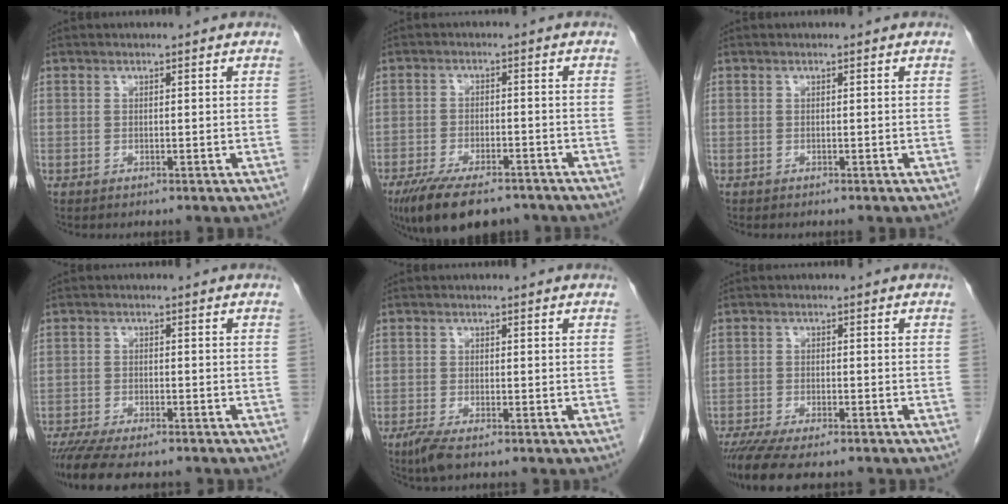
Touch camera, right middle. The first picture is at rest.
{"total": 12.1, "force": [-9.2, 4.3, 6.6], "torque": [-0.109, -0.012, -0.143]}
{"total": 0.0}
{"total": 10.3, "force": [-8.8, 2.1, 4.9], "torque": [-0.073, -0.011, -0.135]}
{"total": 3.3, "force": [-2.4, 0.6, 2.3], "torque": [-0.051, -0.009, -0.046]}
{"total": 9.6, "force": [-7.9, 2.1, 5.0], "torque": [-0.076, -0.013, -0.124]}